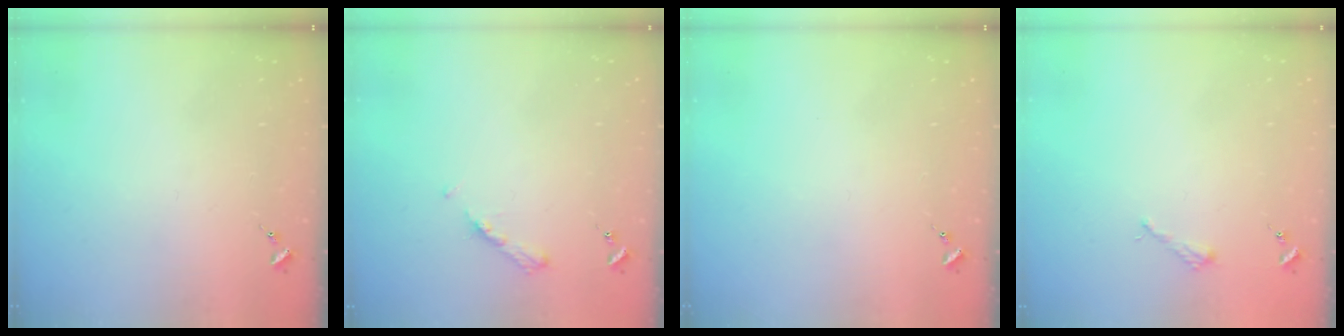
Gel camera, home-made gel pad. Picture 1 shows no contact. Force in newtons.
{"total": 4.9, "press": 4.9, "slide": 0.6}
{"total": 0.0}
{"total": 2.2, "press": 2.2, "slide": 0.3}